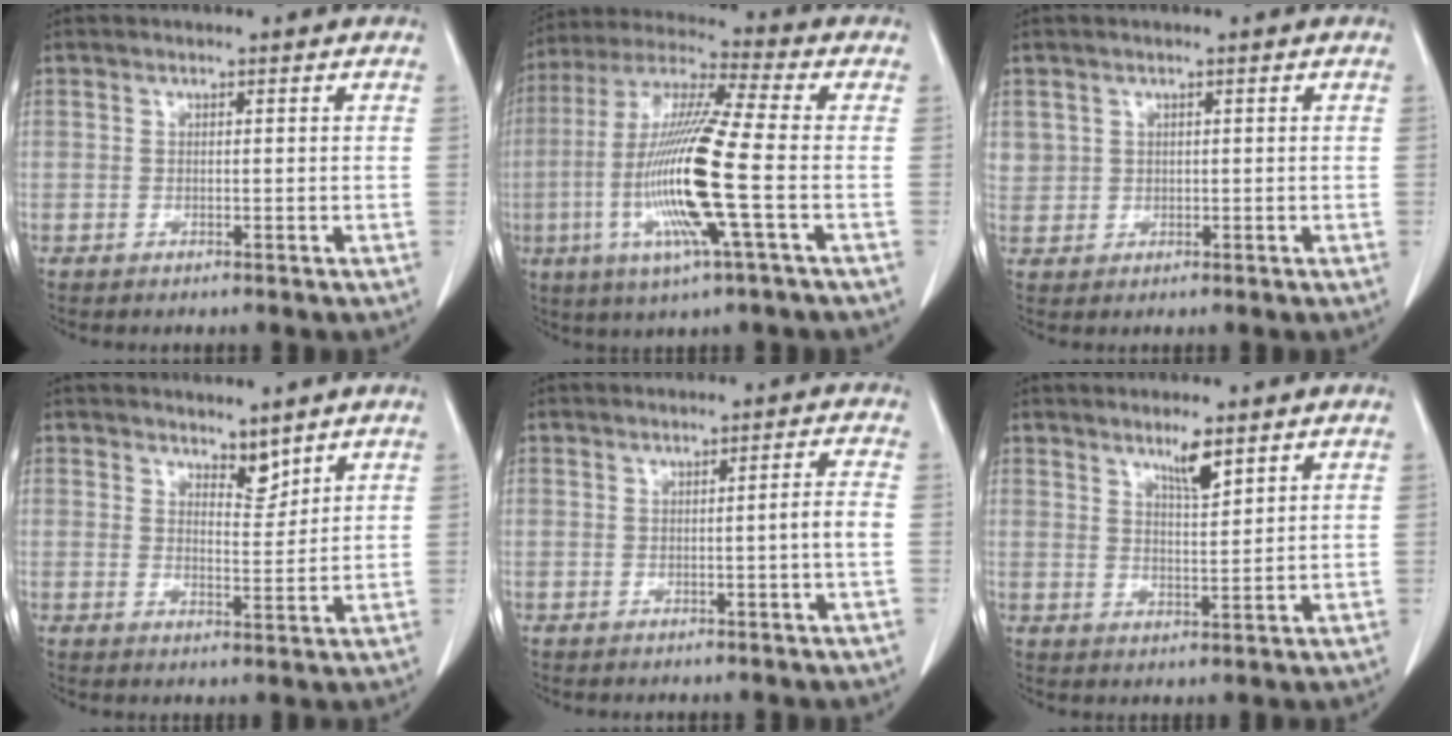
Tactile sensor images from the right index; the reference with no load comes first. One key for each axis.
{"total": 16.8, "fx": -3.5, "fy": 0.2, "fz": 16.4, "tx": -0.341, "ty": -0.011, "tz": -0.075}
{"total": 2.8, "fx": 1.2, "fy": 2.5, "fz": 0.3, "tx": 0.006, "ty": 0.007, "tz": 0.025}
{"total": 3.3, "fx": 2.8, "fy": 1.2, "fz": 1.1, "tx": -0.015, "ty": -0.008, "tz": 0.051}
{"total": 2.6, "fx": -0.6, "fy": -0.7, "fz": 2.4, "tx": -0.033, "ty": -0.001, "tz": -0.008}
{"total": 4.0, "fx": 2.8, "fy": 0.3, "fz": 2.8, "tx": -0.050, "ty": -0.006, "tz": 0.052}